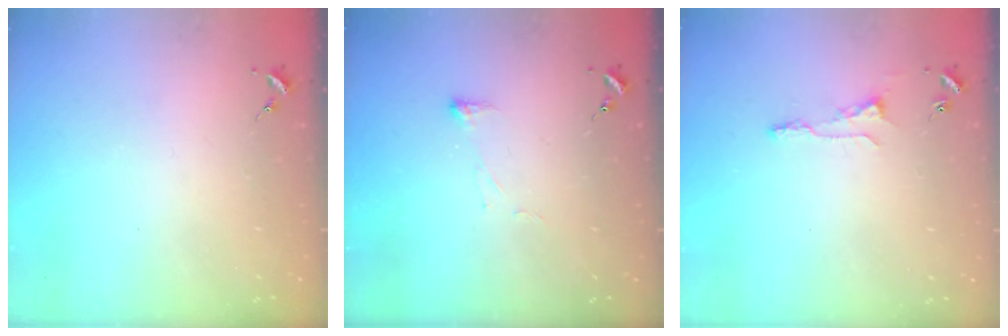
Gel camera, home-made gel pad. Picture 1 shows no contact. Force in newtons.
{"total": 3.4, "press": 3.3, "slide": 0.6}
{"total": 5.9, "press": 5.9, "slide": 0.6}